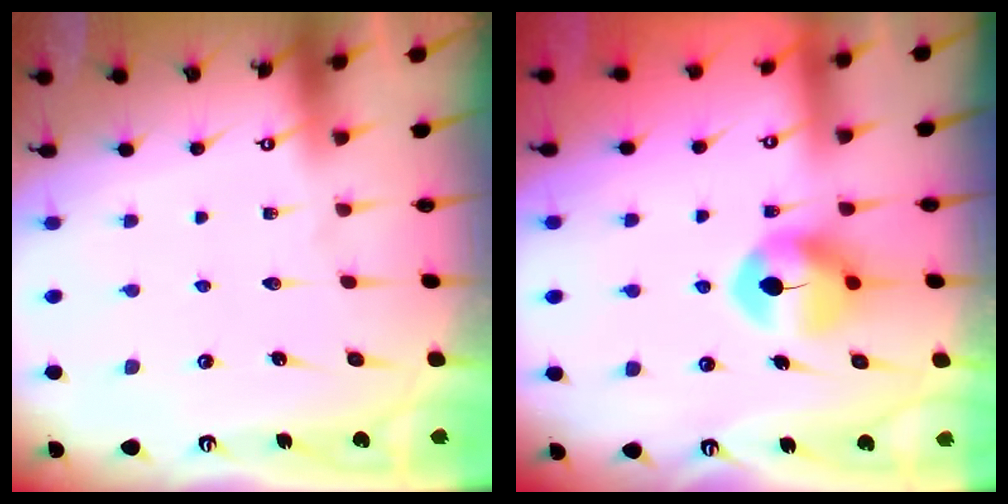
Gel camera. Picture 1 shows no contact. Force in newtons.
{"total": 8.3, "press": 8.3, "slide": 0.6}